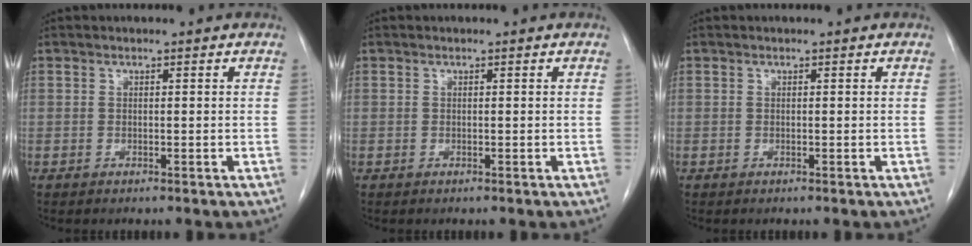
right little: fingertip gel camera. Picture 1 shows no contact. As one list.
[{"total": 0.0}, {"total": 0.0}]